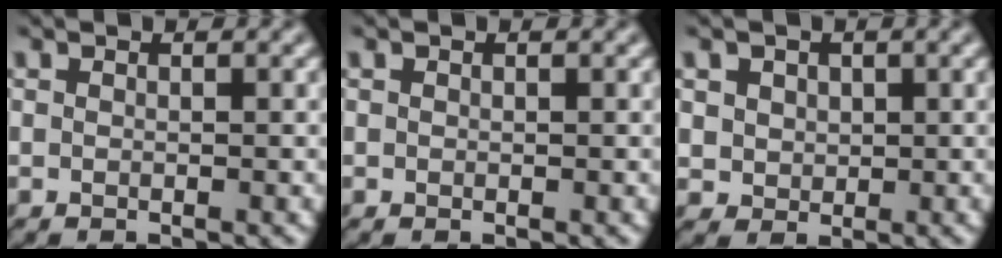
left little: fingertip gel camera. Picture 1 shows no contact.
{"total": 0.0}
{"total": 3.2, "force": [1.2, 2.7, 1.2], "torque": [-0.037, 0.004, 0.025]}